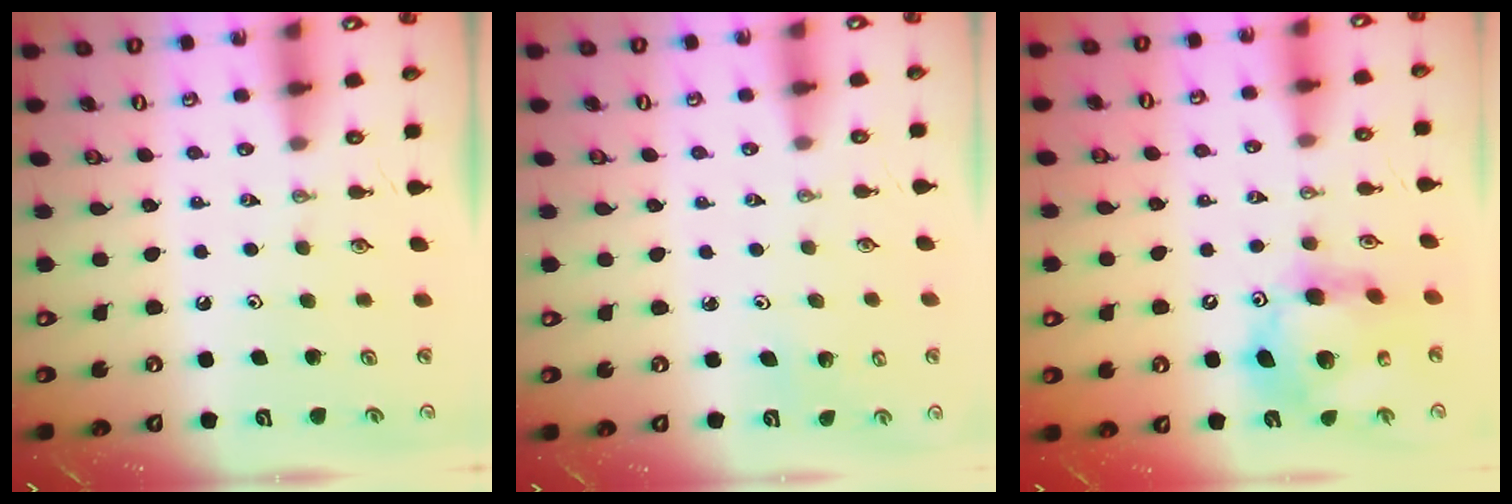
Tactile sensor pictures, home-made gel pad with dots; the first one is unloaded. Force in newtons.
{"total": 1.4, "press": 1.4, "slide": 0.1}
{"total": 15.2, "press": 15.1, "slide": 1.5}